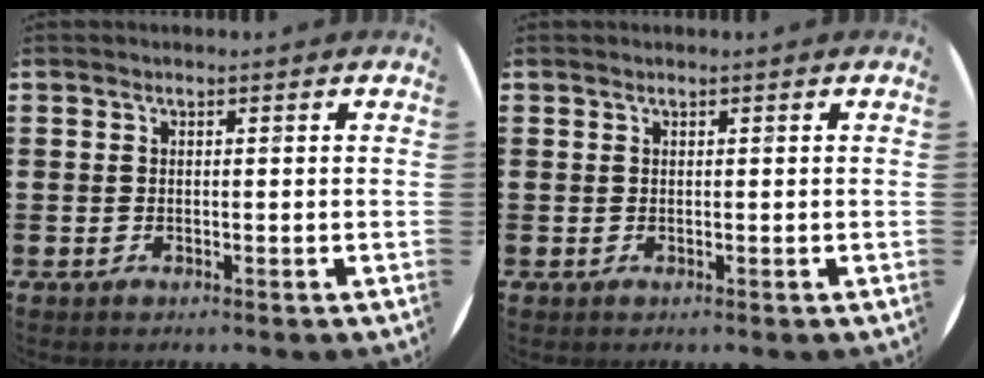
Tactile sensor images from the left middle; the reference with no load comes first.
{"total": 0.0}